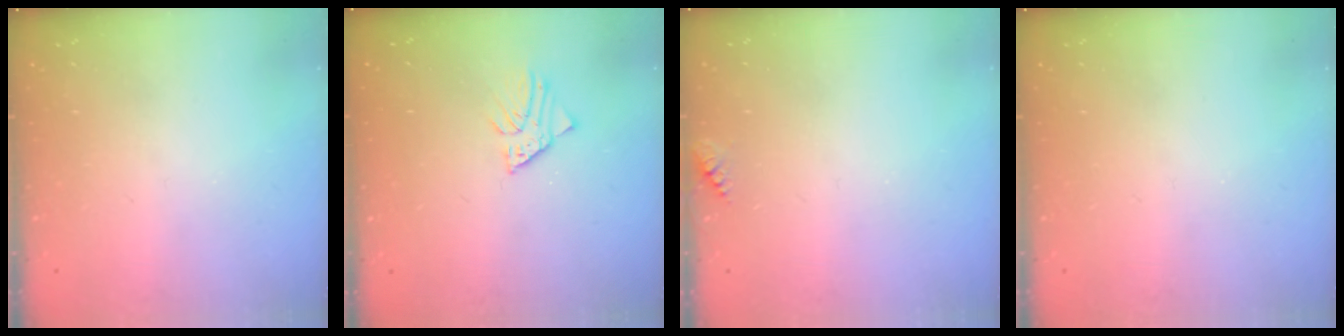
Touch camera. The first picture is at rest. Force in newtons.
{"total": 2.4, "press": 2.4, "slide": 0.1}
{"total": 3.5, "press": 3.5, "slide": 0.4}
{"total": 0.0}